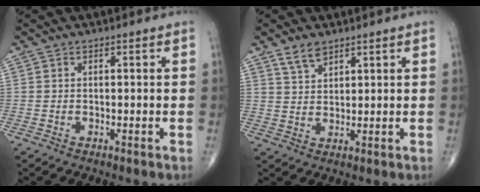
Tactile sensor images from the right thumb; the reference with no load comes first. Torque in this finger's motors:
{"motor_torque": [-0.40, 0.39, 0.29, 0.26, 0.00]}